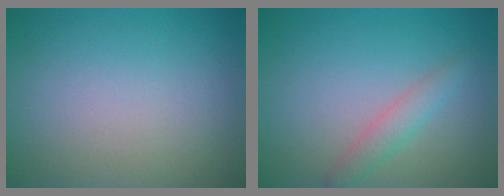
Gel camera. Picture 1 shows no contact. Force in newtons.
{"total": 2.0, "press": 2.0, "slide": 0.0}